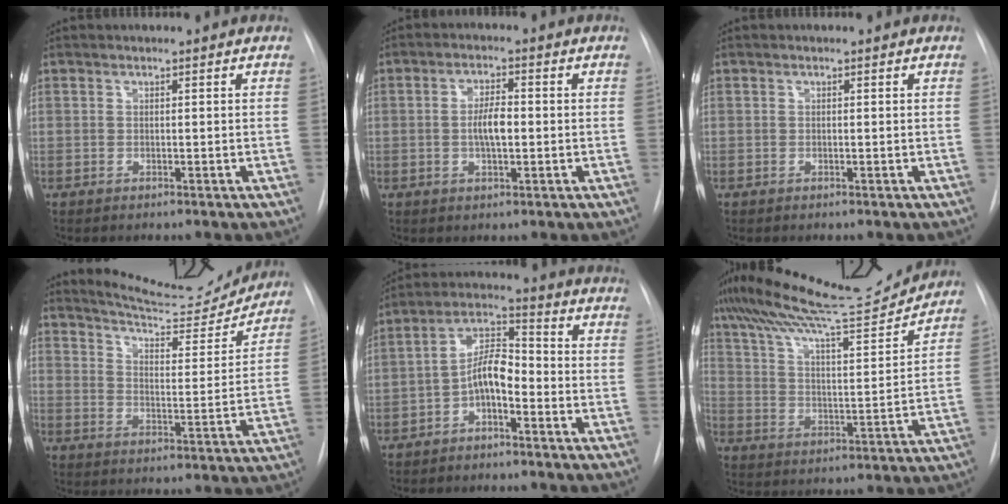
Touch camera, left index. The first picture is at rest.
{"total": 4.2, "force": [-0.4, 1.3, 4.0], "torque": [-0.077, 0.003, -0.008]}
{"total": 0.0}
{"total": 14.6, "force": [14.2, 1.6, 2.8], "torque": [-0.040, -0.032, 0.193]}
{"total": 6.6, "force": [-2.6, 2.5, 5.6], "torque": [-0.109, 0.024, -0.048]}
{"total": 18.0, "force": [16.5, 0.3, 7.0], "torque": [-0.131, -0.008, 0.258]}